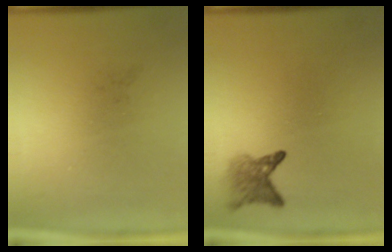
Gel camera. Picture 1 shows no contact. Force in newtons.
{"total": 2.7}